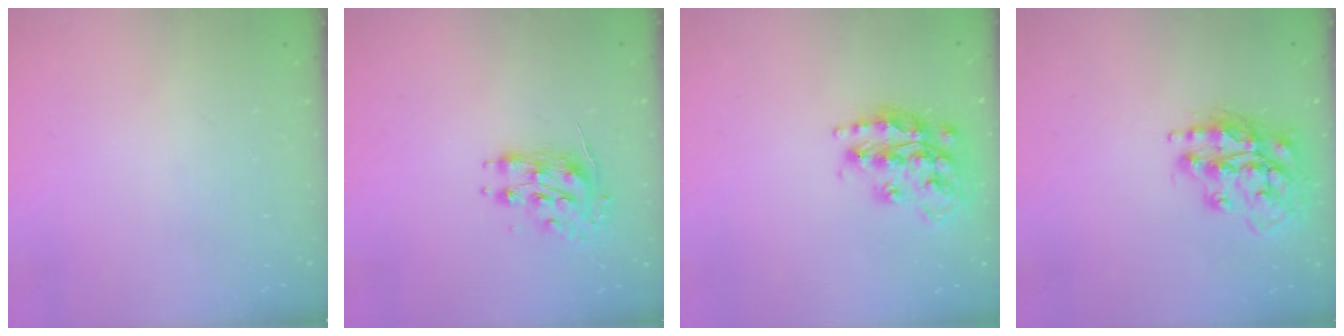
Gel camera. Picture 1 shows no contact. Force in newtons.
{"total": 8.6, "press": 8.6, "slide": 0.3}
{"total": 17.1, "press": 17.1, "slide": 1.0}
{"total": 16.3, "press": 16.2, "slide": 1.1}